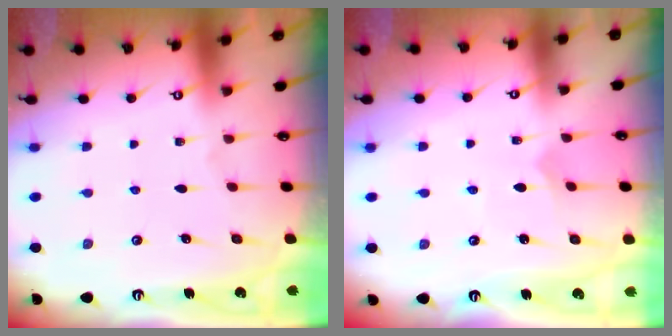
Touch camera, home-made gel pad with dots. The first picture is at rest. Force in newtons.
{"total": 2.6, "press": 2.6, "slide": 0.2}